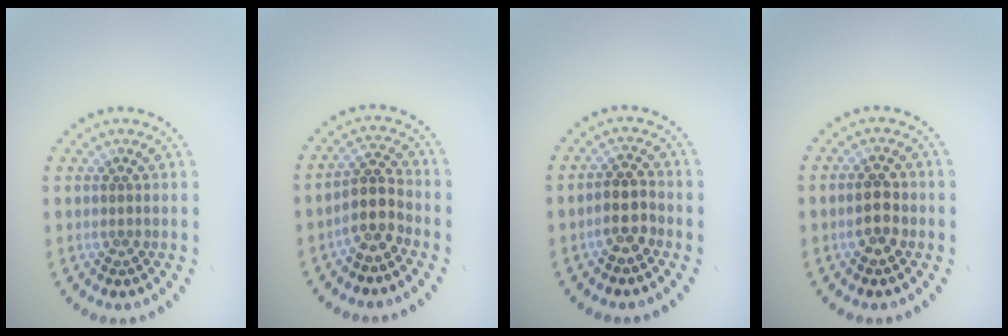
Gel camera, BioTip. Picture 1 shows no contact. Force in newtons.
{"total": 3.0, "press": 2.4, "slide": 1.7}
{"total": 2.3, "press": 2.1, "slide": 0.9}
{"total": 2.4, "press": 2.4, "slide": 0.3}